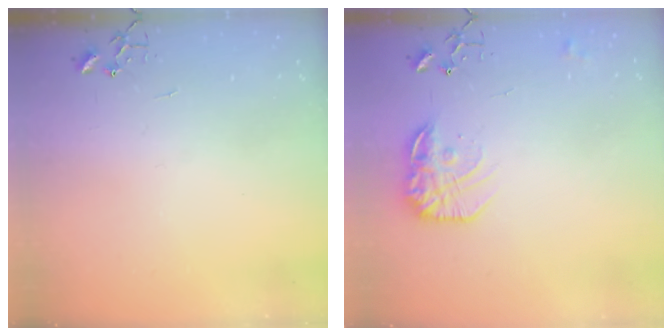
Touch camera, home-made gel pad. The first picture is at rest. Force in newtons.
{"total": 15.5, "press": 15.5, "slide": 1.0}